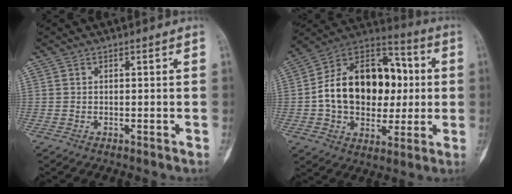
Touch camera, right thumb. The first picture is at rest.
{"total": 24.0, "force": [0.9, 16.6, 17.3], "torque": [-0.251, 0.033, 0.020]}